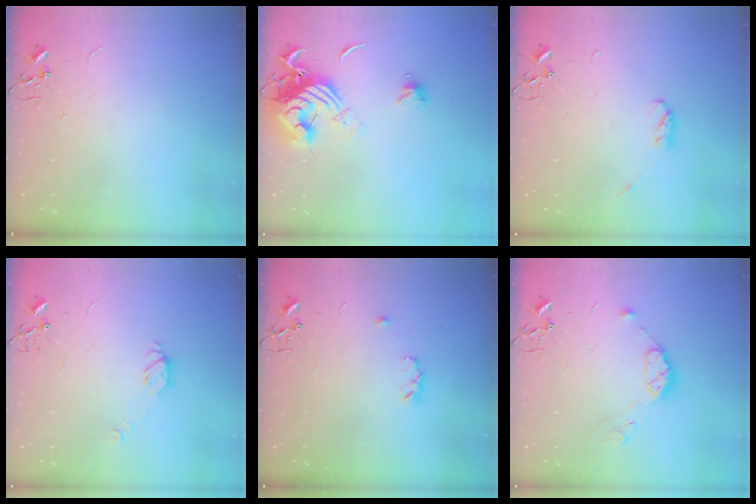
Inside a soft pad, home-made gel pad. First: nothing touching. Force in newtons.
{"total": 15.0, "press": 14.9, "slide": 1.6}
{"total": 4.2, "press": 4.2, "slide": 0.7}
{"total": 6.4, "press": 6.4, "slide": 0.3}
{"total": 5.0, "press": 5.0, "slide": 0.8}
{"total": 9.2, "press": 9.2, "slide": 0.7}